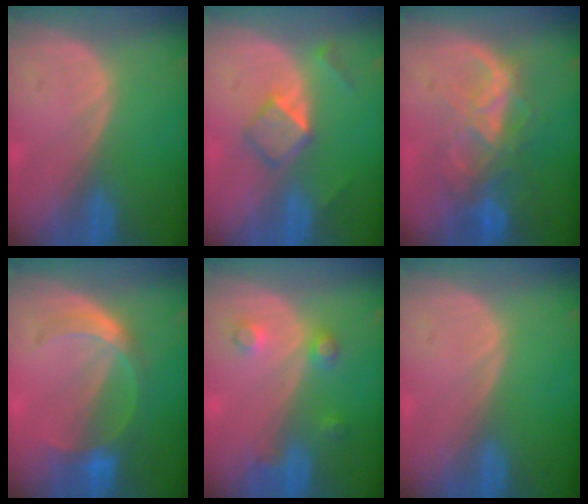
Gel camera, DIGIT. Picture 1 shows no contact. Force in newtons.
{"total": 5.3, "press": 4.5, "slide": 2.8}
{"total": 8.9, "press": 7.5, "slide": 4.8}
{"total": 5.6, "press": 5.3, "slide": 1.9}
{"total": 3.5, "press": 3.5, "slide": 0.2}
{"total": 0.0}